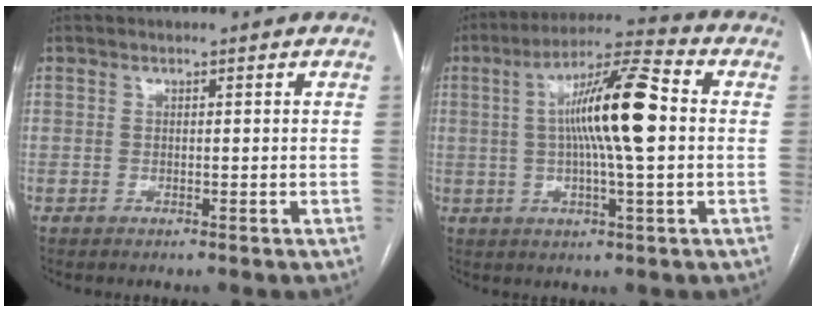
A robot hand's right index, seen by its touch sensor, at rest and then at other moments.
{"total": 13.1, "force": [1.0, 1.1, 13.0], "torque": [-0.229, 0.017, 0.010]}